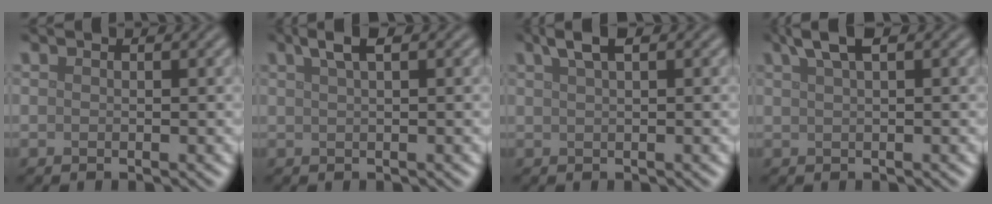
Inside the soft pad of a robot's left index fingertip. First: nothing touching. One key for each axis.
{"total": 2.2, "fx": 1.3, "fy": 0.6, "fz": 1.7, "tx": -0.024, "ty": 0.007, "tz": 0.022}
{"total": 2.2, "fx": 1.4, "fy": 0.6, "fz": 1.7, "tx": -0.026, "ty": 0.007, "tz": 0.024}
{"total": 2.6, "fx": 1.6, "fy": 0.7, "fz": 1.9, "tx": -0.030, "ty": 0.008, "tz": 0.028}